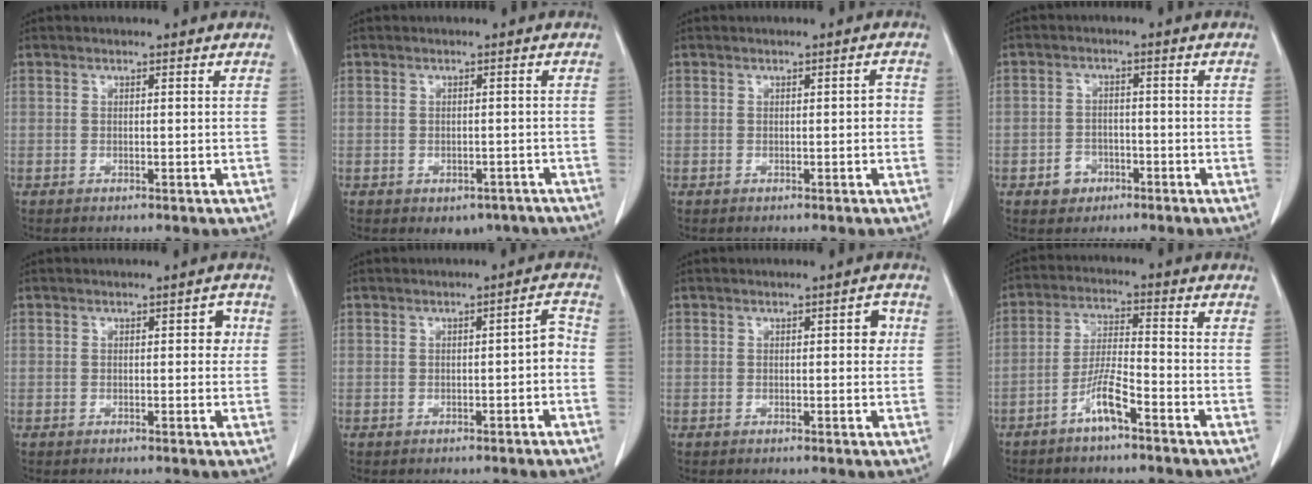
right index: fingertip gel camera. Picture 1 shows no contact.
{"total": 4.4, "force": [-3.2, 2.7, 1.2], "torque": [0.002, 0.007, -0.037]}
{"total": 1.2, "force": [-0.2, 0.5, 1.1], "torque": [-0.010, 0.004, -0.003]}
{"total": 3.5, "force": [-1.7, 3.0, 1.0], "torque": [-0.011, 0.009, -0.021]}
{"total": 2.4, "force": [0.4, 1.3, 1.9], "torque": [-0.019, 0.017, 0.005]}
{"total": 2.8, "force": [-0.8, 0.8, 2.6], "torque": [-0.031, 0.014, -0.010]}
{"total": 2.3, "force": [0.4, 0.9, 2.1], "torque": [-0.019, 0.006, 0.003]}
{"total": 5.9, "force": [-3.7, 0.6, 4.6], "torque": [-0.097, 0.004, -0.071]}